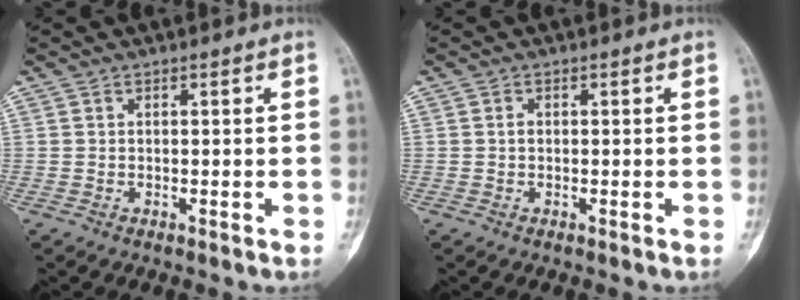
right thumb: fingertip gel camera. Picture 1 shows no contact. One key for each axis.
{"total": 0.8, "fx": 0.0, "fy": 0.6, "fz": 0.5, "tx": -0.003, "ty": 0.002, "tz": -0.002}